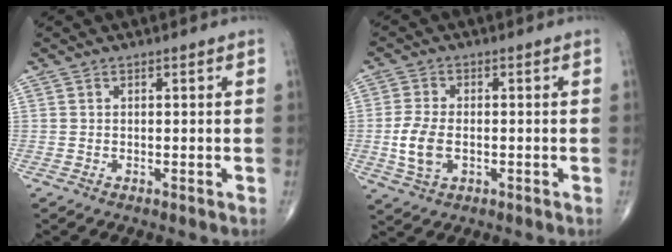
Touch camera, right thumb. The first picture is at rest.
{"total": 6.6, "force": [-1.0, 3.9, 5.2], "torque": [-0.113, 0.000, -0.017]}